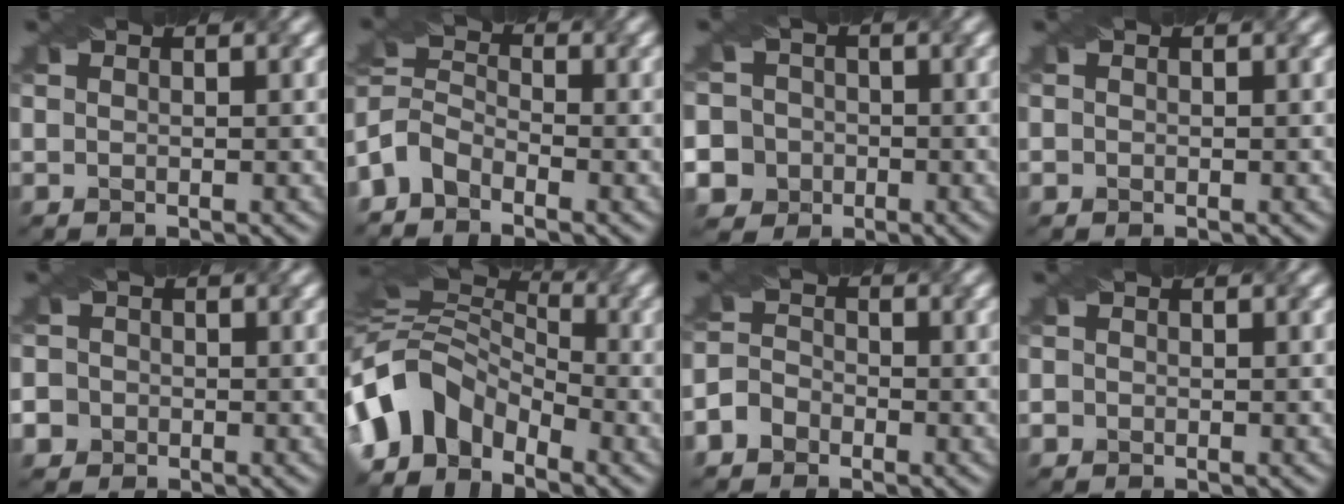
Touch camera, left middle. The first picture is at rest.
{"total": 3.6, "force": [-3.2, 1.3, 1.0], "torque": [-0.022, 0.010, -0.074]}
{"total": 9.1, "force": [-2.5, 8.5, 2.2], "torque": [-0.052, 0.016, -0.065]}
{"total": 0.7, "force": [0.0, 0.7, 0.2], "torque": [-0.004, 0.009, -0.004]}
{"total": 5.2, "force": [-1.5, 4.8, 1.4], "torque": [-0.033, 0.025, -0.052]}
{"total": 7.5, "force": [-4.5, 4.4, 4.0], "torque": [-0.070, 0.015, -0.096]}
{"total": 3.3, "force": [-2.2, 2.2, 0.8], "torque": [0.001, 0.011, -0.045]}
{"total": 1.4, "force": [-0.1, 1.3, 0.5], "torque": [-0.001, 0.017, -0.013]}